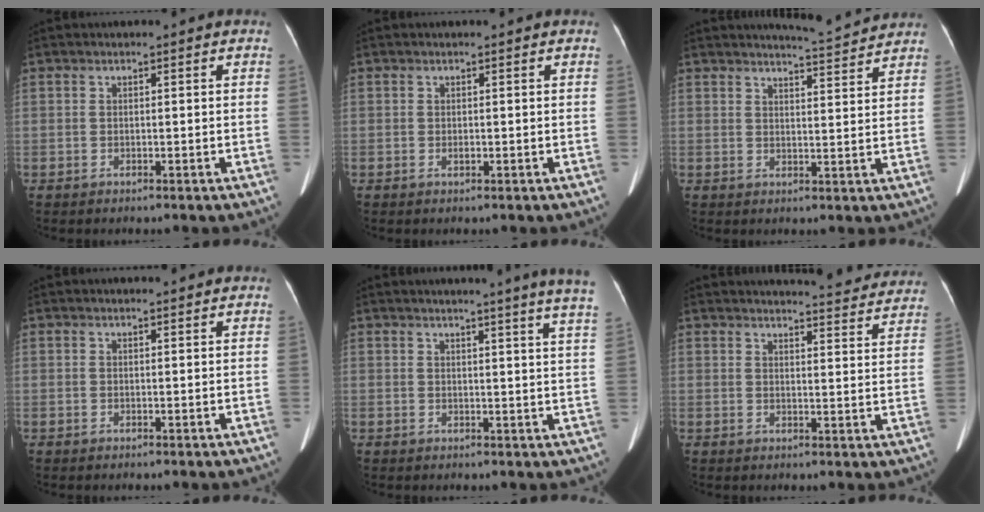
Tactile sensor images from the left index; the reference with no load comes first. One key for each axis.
{"total": 0.5, "fx": -0.1, "fy": 0.3, "fz": 0.5, "tx": -0.010, "ty": 0.002, "tz": -0.003}
{"total": 5.9, "fx": 5.9, "fy": -0.4, "fz": 0.6, "tx": -0.024, "ty": -0.005, "tz": 0.073}
{"total": 2.2, "fx": 2.2, "fy": 0.3, "fz": 0.5, "tx": -0.012, "ty": 0.009, "tz": 0.024}
{"total": 13.0, "fx": 11.5, "fy": -1.5, "fz": 6.0, "tx": -0.078, "ty": -0.053, "tz": 0.112}
{"total": 16.1, "fx": 15.6, "fy": 1.9, "fz": 3.7, "tx": -0.031, "ty": -0.048, "tz": 0.160}